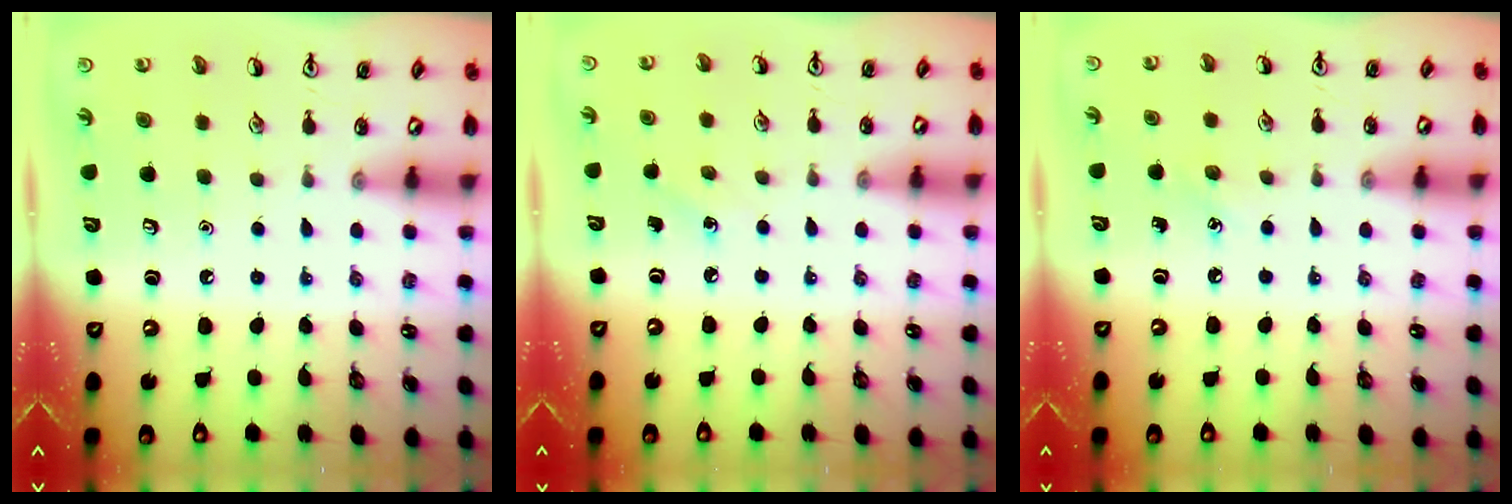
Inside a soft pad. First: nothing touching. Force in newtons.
{"total": 3.0, "press": 2.8, "slide": 1.1}
{"total": 3.7, "press": 3.6, "slide": 1.0}